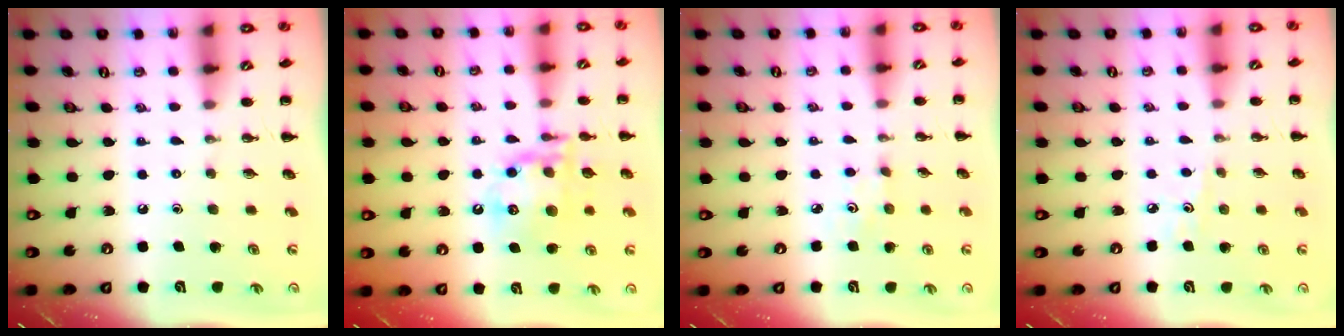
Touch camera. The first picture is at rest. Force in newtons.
{"total": 15.0, "press": 14.8, "slide": 2.7}
{"total": 2.2, "press": 2.1, "slide": 0.7}
{"total": 3.9, "press": 3.7, "slide": 1.2}